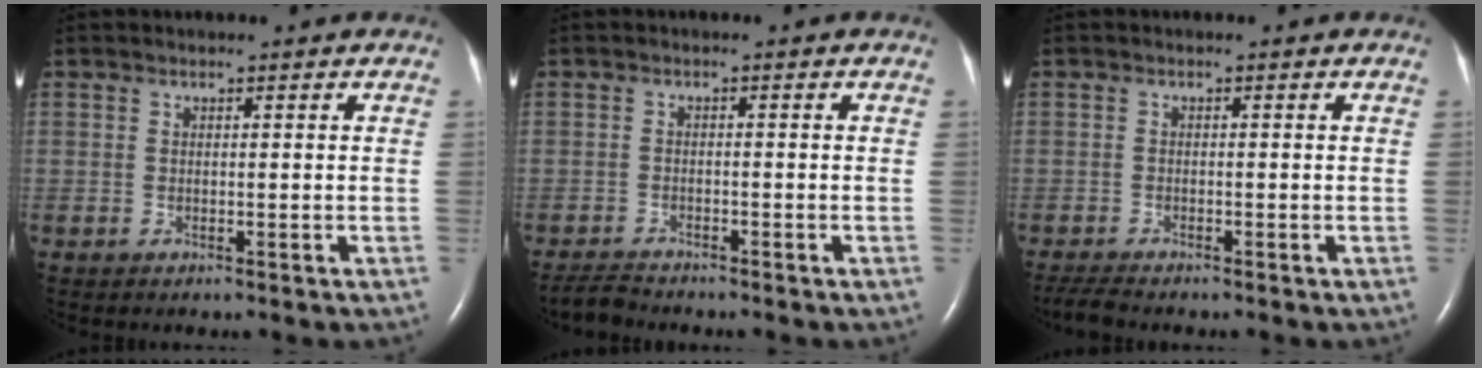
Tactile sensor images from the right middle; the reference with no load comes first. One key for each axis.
{"total": 2.2, "fx": -2.2, "fy": 0.0, "fz": 0.0, "tx": -0.006, "ty": -0.013, "tz": -0.040}
{"total": 2.7, "fx": -2.5, "fy": -0.1, "fz": 1.0, "tx": -0.026, "ty": -0.012, "tz": -0.045}